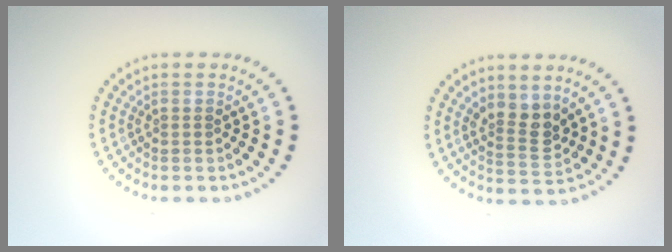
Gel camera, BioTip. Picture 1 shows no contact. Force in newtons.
{"total": 2.8, "press": 2.5, "slide": 1.2}